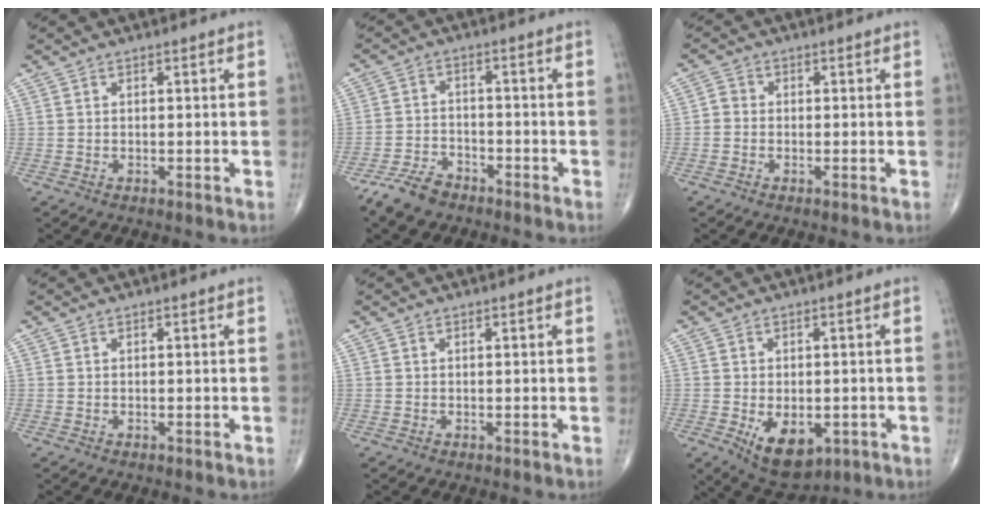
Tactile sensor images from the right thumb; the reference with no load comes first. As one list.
[{"total": 5.8, "force": [-4.7, 2.8, 2.0], "torque": [-0.038, 0.014, -0.092]}, {"total": 2.0, "force": [-0.5, 1.8, 0.8], "torque": [-0.004, 0.005, -0.017]}, {"total": 0.0}, {"total": 0.0}, {"total": 9.5, "force": [-3.0, 5.6, 7.0], "torque": [-0.090, -0.005, -0.030]}]